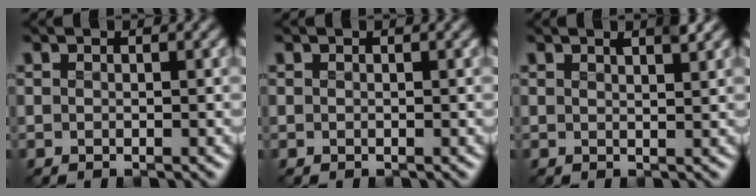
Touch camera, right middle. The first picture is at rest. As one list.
[{"total": 0.0}, {"total": 1.5, "force": [1.0, 0.3, 1.1], "torque": [-0.010, 0.001, 0.010]}]